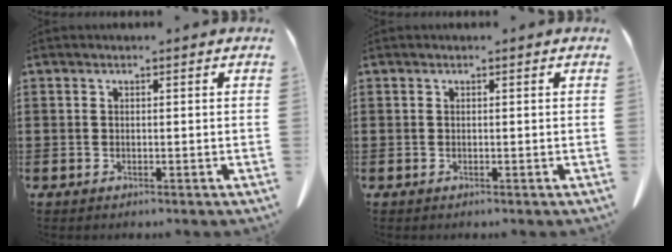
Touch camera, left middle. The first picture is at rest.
{"total": 0.0}